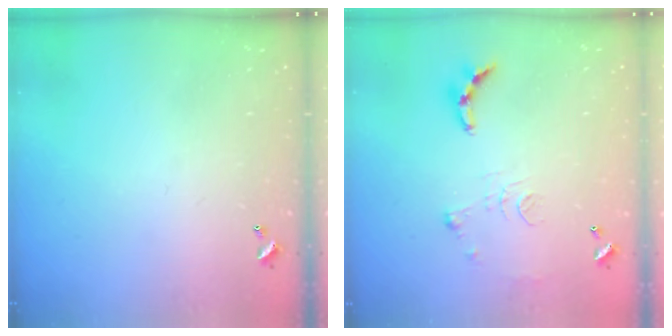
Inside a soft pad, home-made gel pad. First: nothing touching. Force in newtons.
{"total": 9.3, "press": 9.3, "slide": 0.8}